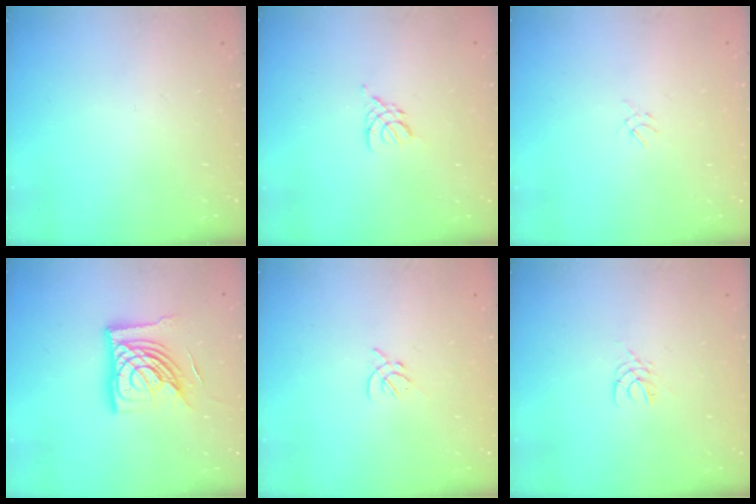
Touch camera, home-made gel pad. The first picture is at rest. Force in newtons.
{"total": 2.9, "press": 2.8, "slide": 0.6}
{"total": 1.2, "press": 1.1, "slide": 0.5}
{"total": 15.6, "press": 15.5, "slide": 1.2}
{"total": 2.0, "press": 1.9, "slide": 0.5}
{"total": 2.5, "press": 2.5, "slide": 0.4}